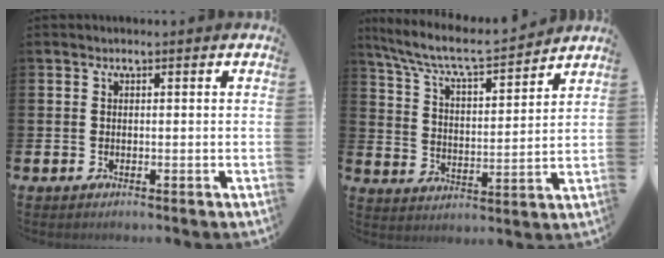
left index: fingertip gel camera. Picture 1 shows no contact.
{"total": 7.9, "force": [7.3, 0.9, 2.8], "torque": [-0.088, -0.052, 0.124]}